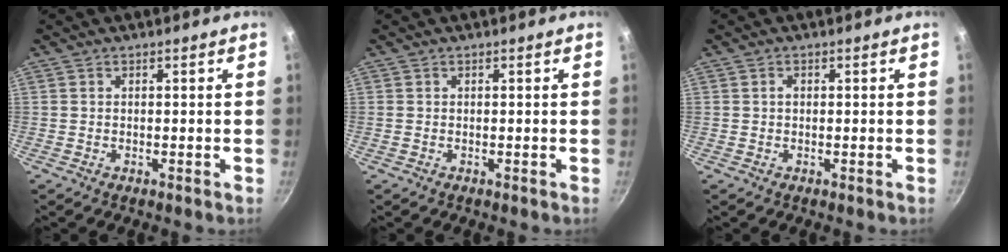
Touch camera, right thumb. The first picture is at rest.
{"total": 0.0}
{"total": 0.9, "force": [0.0, 0.7, 0.6], "torque": [-0.009, 0.005, 0.001]}